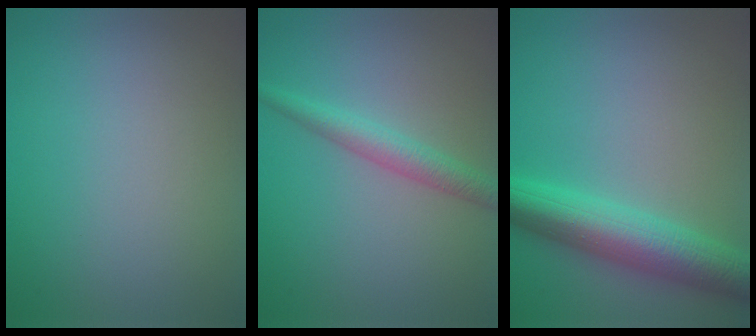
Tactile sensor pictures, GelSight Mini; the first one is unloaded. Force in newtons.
{"total": 2.6, "press": 2.6, "slide": 0.2}
{"total": 7.1, "press": 7.1, "slide": 0.0}